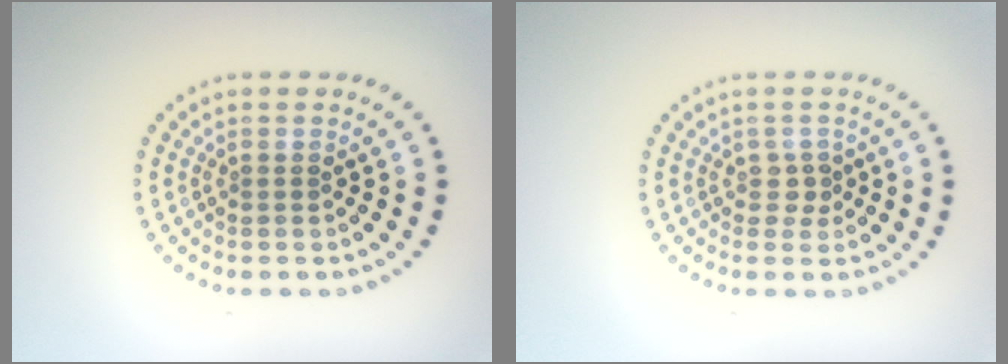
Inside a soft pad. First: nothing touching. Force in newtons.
{"total": 1.2, "press": 1.0, "slide": 0.7}